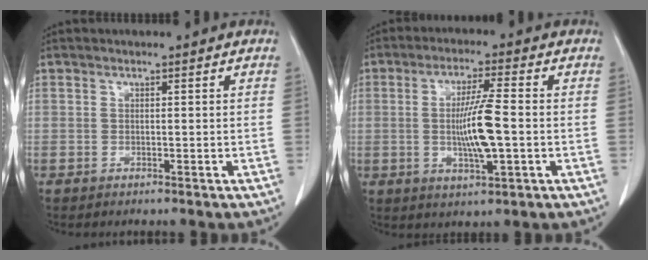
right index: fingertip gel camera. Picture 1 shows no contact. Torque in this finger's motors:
{"motor_torque": [-0.20, 0.06, -0.12, 0.03]}